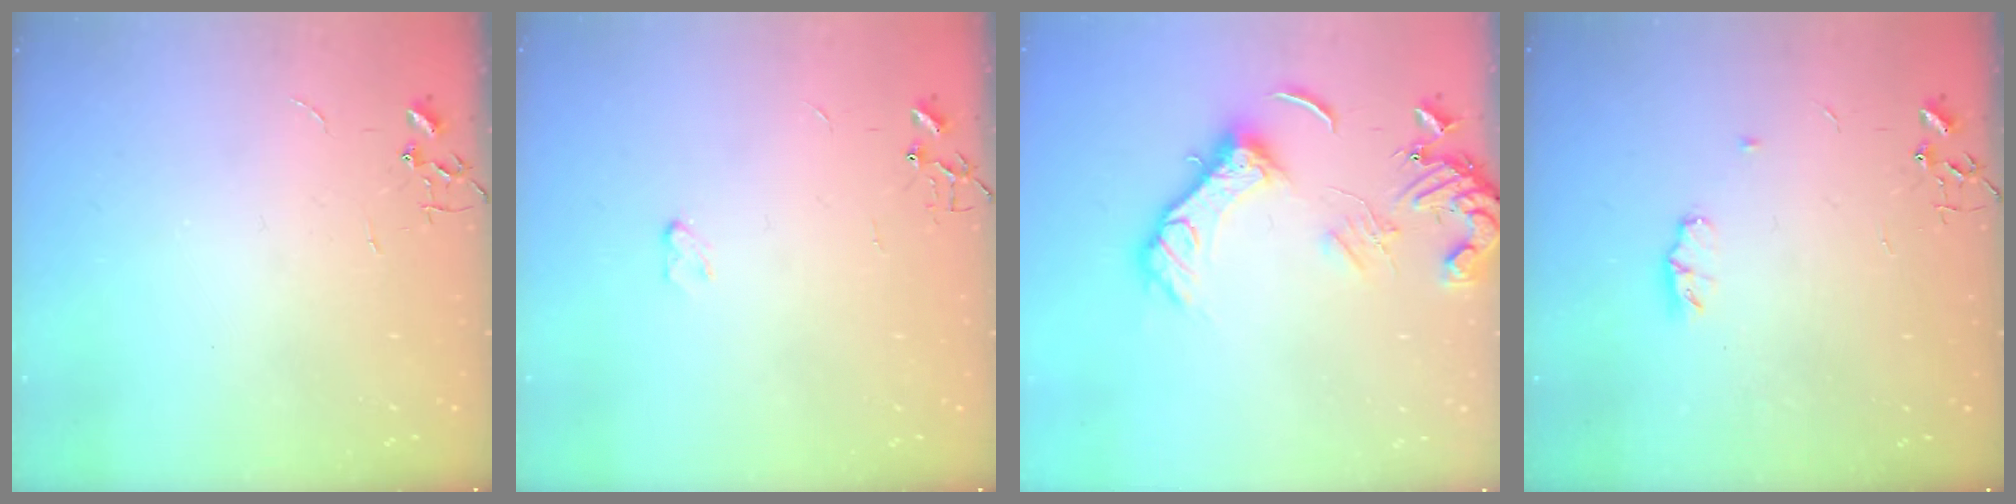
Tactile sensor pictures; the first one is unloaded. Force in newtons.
{"total": 3.5, "press": 3.4, "slide": 0.5}
{"total": 14.2, "press": 14.1, "slide": 2.0}
{"total": 5.6, "press": 5.6, "slide": 0.9}